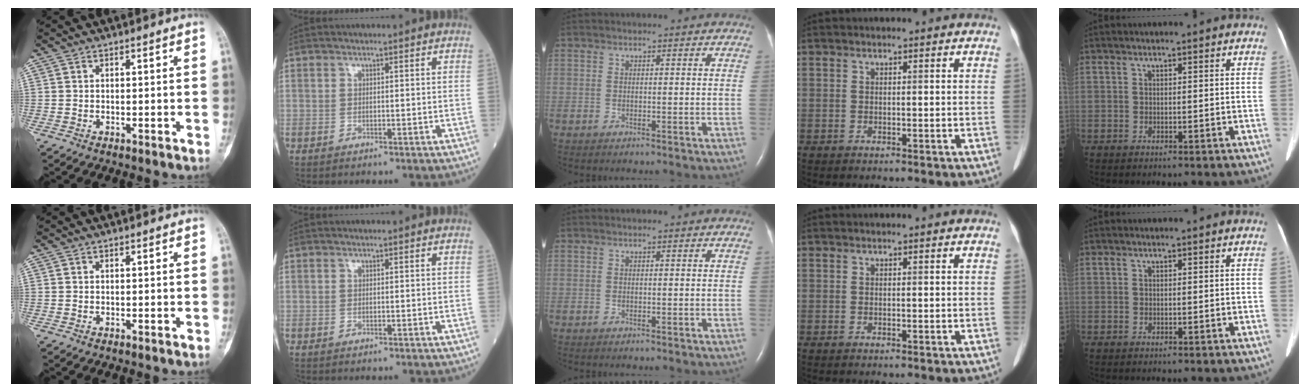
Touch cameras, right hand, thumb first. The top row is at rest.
{}